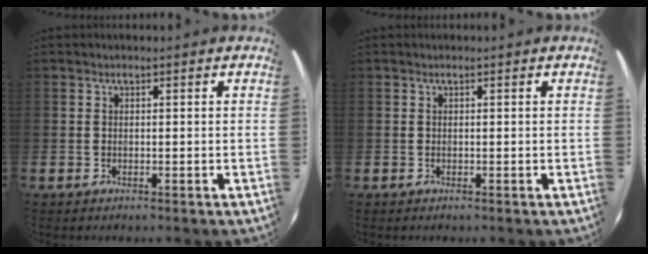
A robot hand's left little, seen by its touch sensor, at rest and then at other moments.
{"total": 0.0}